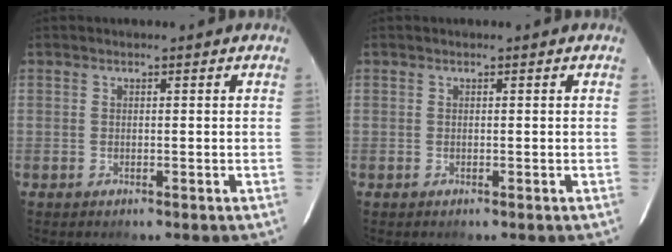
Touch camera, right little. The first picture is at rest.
{"total": 0.0}